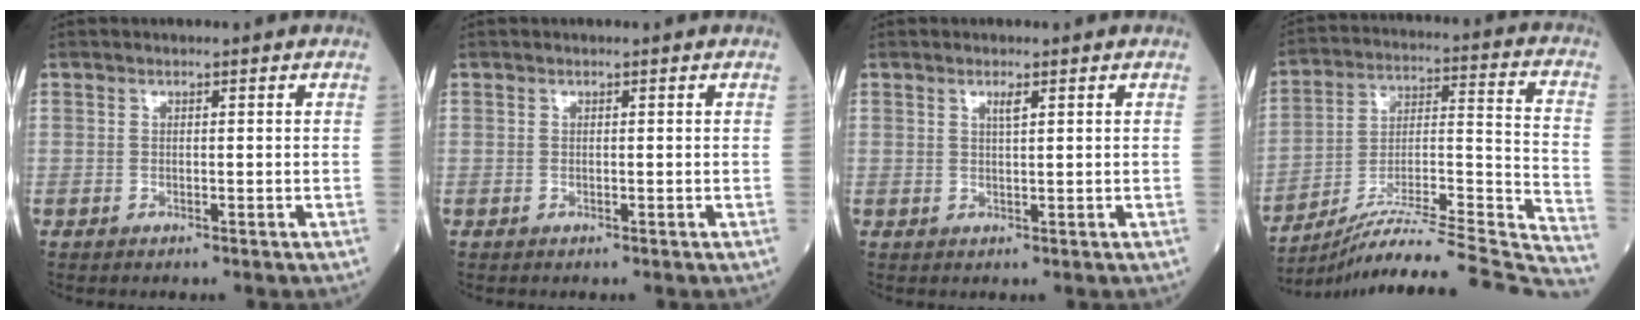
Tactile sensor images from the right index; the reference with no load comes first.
{"total": 0.0}
{"total": 1.4, "force": [0.7, 0.1, 1.2], "torque": [-0.024, -0.002, 0.013]}
{"total": 30.5, "force": [-28.2, -1.0, 11.7], "torque": [-0.118, -0.021, -0.415]}